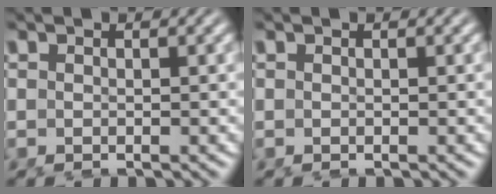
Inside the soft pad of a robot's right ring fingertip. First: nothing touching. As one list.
[{"total": 0.0}]